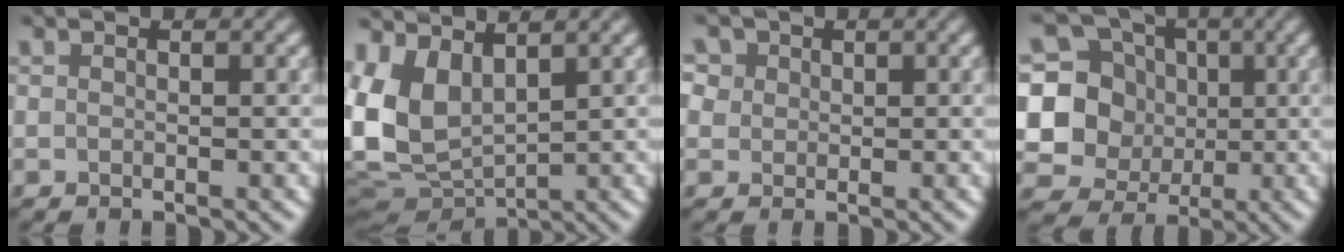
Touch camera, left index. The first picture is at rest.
{"total": 7.7, "force": [2.1, 4.4, 5.9], "torque": [-0.151, -0.006, 0.044]}
{"total": 5.7, "force": [2.8, 4.5, 2.2], "torque": [-0.048, 0.020, 0.031]}
{"total": 10.7, "force": [0.2, 10.1, 3.6], "torque": [-0.114, 0.027, -0.019]}